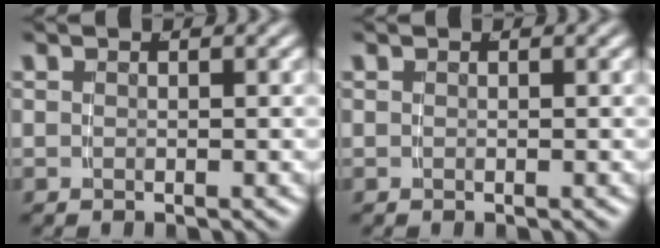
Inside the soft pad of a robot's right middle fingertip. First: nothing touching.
{"total": 0.0}